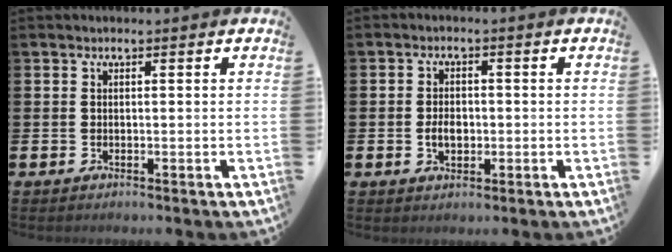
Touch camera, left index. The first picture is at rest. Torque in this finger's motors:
{"motor_torque": [0.31, 0.18, 0.07, 0.06]}